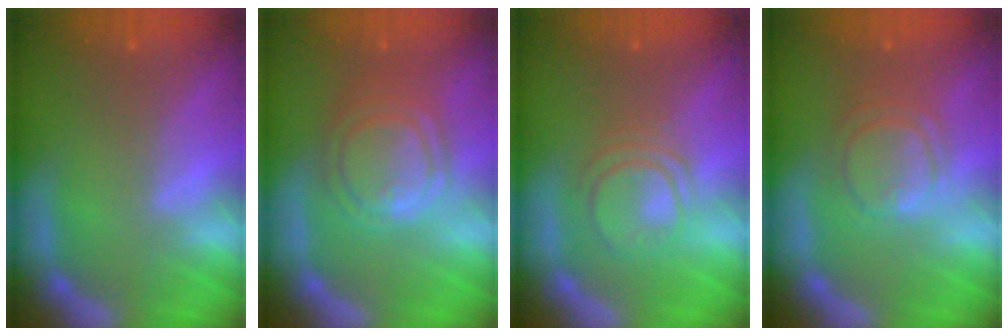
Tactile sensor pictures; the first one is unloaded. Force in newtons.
{"total": 7.6}
{"total": 4.5}
{"total": 5.1}